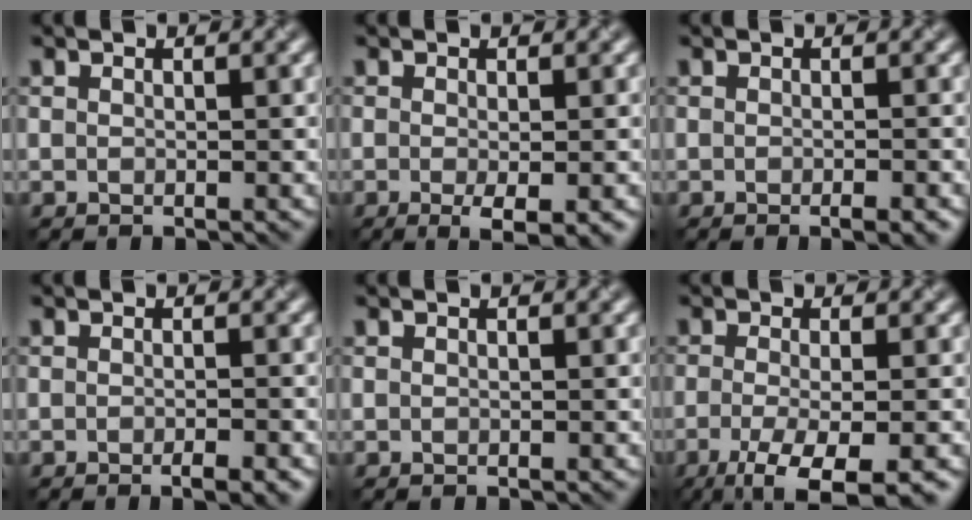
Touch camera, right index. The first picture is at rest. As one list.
[{"total": 2.6, "force": [-0.8, 0.4, 2.5], "torque": [-0.042, -0.009, -0.010]}, {"total": 1.7, "force": [-0.8, 0.3, 1.4], "torque": [-0.013, -0.003, -0.011]}, {"total": 2.1, "force": [-1.1, 0.4, 1.7], "torque": [-0.019, -0.003, -0.016]}, {"total": 0.0}, {"total": 6.8, "force": [-3.4, 1.9, 5.6], "torque": [-0.087, -0.010, -0.058]}]